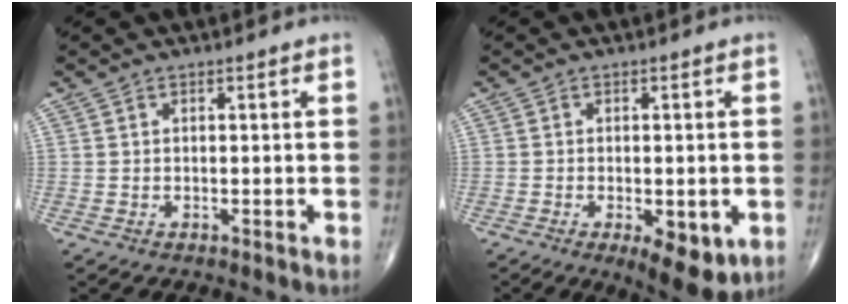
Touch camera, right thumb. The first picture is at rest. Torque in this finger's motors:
{"motor_torque": [0.14, 0.36, 0.18, -0.10, 0.05]}